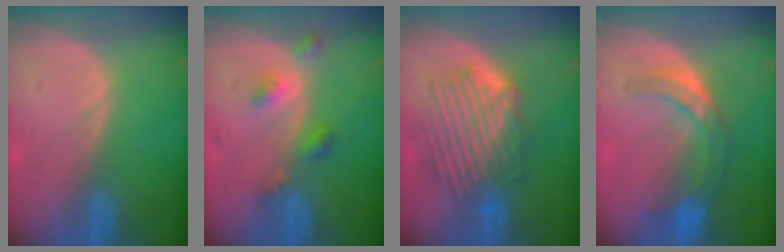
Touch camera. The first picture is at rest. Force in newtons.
{"total": 4.4, "press": 3.9, "slide": 2.0}
{"total": 9.0, "press": 8.4, "slide": 3.3}
{"total": 7.4, "press": 6.4, "slide": 3.7}